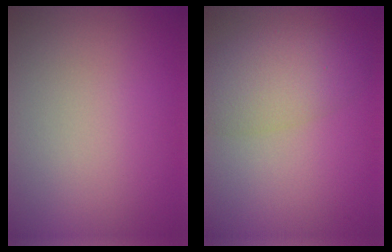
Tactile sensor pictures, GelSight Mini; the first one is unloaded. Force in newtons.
{"total": 4.8, "press": 4.8, "slide": 0.1}